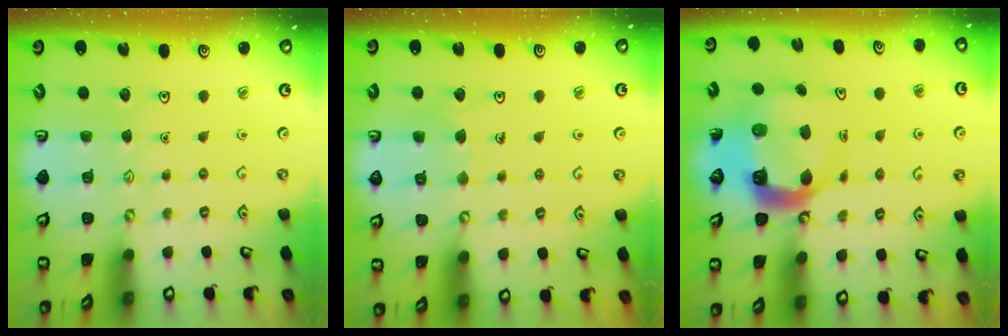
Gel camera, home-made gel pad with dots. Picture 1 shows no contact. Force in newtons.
{"total": 5.6, "press": 5.6, "slide": 0.2}
{"total": 9.8, "press": 9.8, "slide": 1.1}